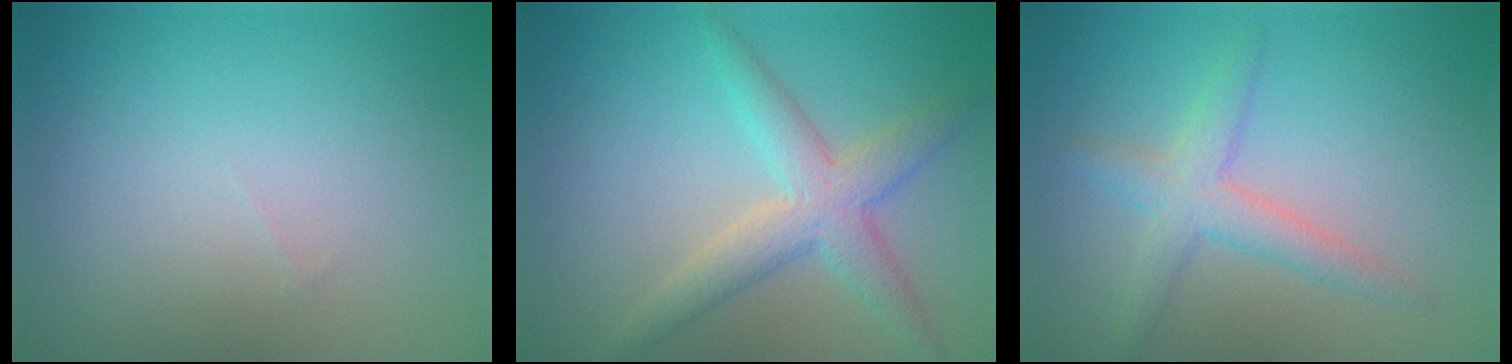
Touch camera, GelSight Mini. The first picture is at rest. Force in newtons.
{"total": 4.3, "press": 4.3, "slide": 0.3}
{"total": 2.9, "press": 2.9, "slide": 0.1}